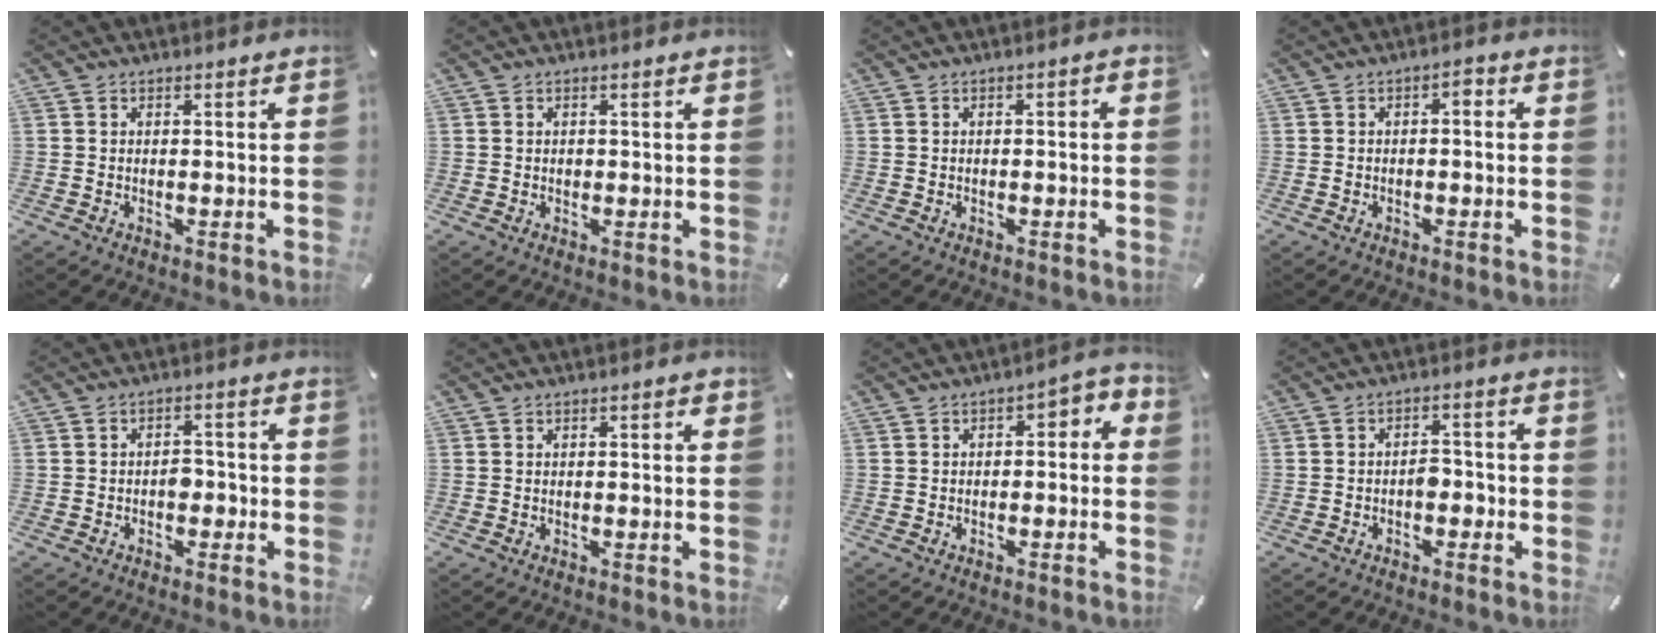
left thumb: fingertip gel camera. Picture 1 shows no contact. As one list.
[{"total": 0.7, "force": [0.1, 0.6, 0.4], "torque": [-0.009, 0.002, 0.000]}, {"total": 1.1, "force": [-0.7, 0.5, 0.7], "torque": [-0.013, 0.003, -0.013]}, {"total": 2.4, "force": [-1.0, 1.3, 1.7], "torque": [-0.033, 0.011, -0.022]}, {"total": 3.3, "force": [-1.3, 2.3, 2.0], "torque": [-0.037, 0.009, -0.026]}, {"total": 0.8, "force": [-0.1, 0.3, 0.7], "torque": [-0.013, 0.001, -0.003]}, {"total": 3.4, "force": [-2.0, 1.8, 2.1], "torque": [-0.037, 0.020, -0.042]}, {"total": 3.6, "force": [-1.7, 2.4, 2.2], "torque": [-0.041, 0.011, -0.033]}]